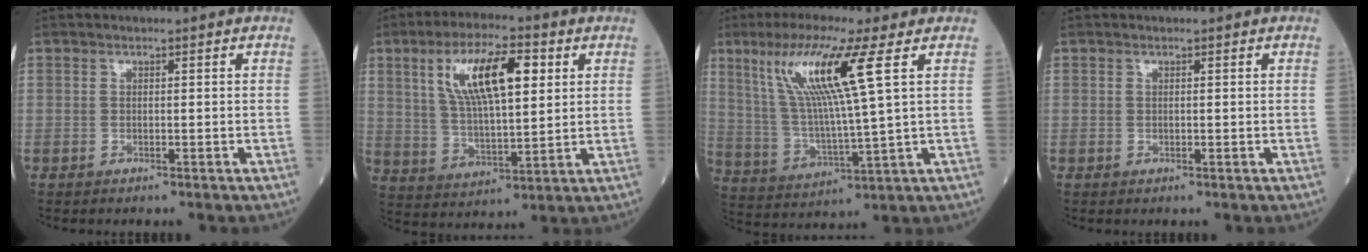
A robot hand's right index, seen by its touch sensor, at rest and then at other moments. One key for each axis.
{"total": 13.2, "fx": 4.7, "fy": 3.8, "fz": 11.7, "tx": -0.223, "ty": 0.014, "tz": 0.089}
{"total": 13.6, "fx": 5.8, "fy": -0.5, "fz": 12.3, "tx": -0.256, "ty": 0.005, "tz": 0.113}
{"total": 0.0}